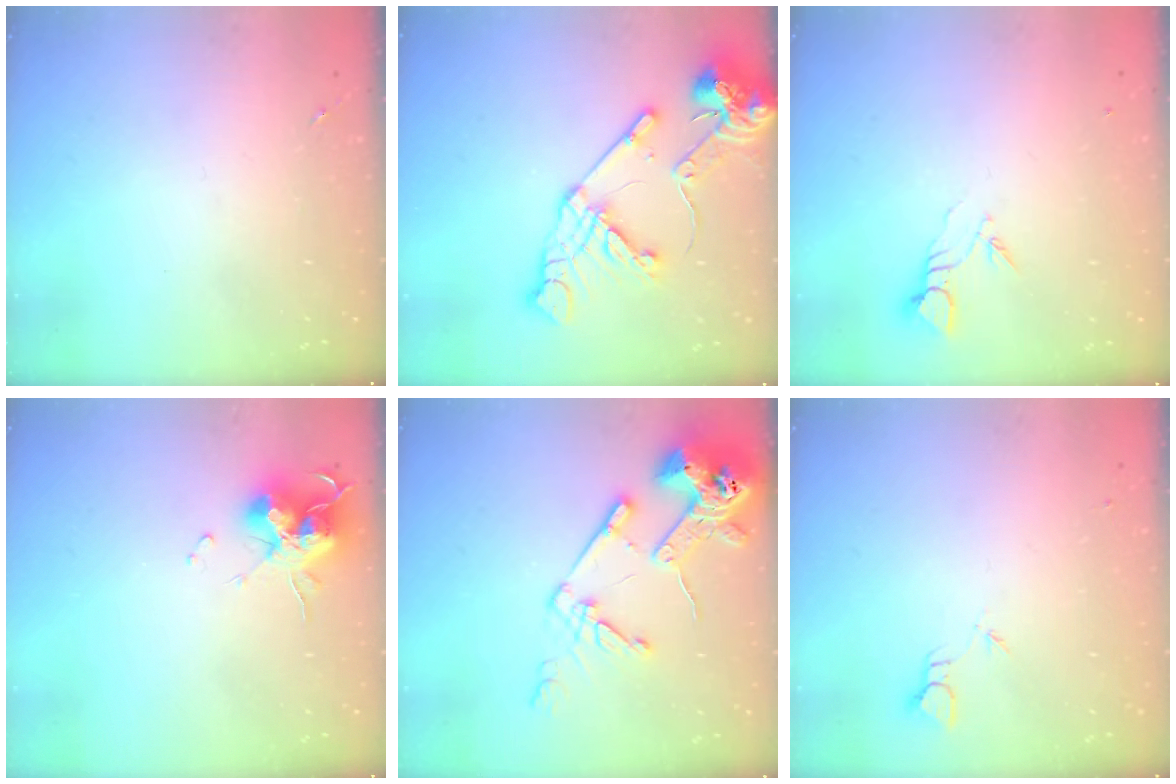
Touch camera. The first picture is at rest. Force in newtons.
{"total": 17.1, "press": 16.9, "slide": 2.3}
{"total": 3.7, "press": 3.7, "slide": 0.1}
{"total": 15.2, "press": 15.1, "slide": 2.0}
{"total": 17.2, "press": 17.1, "slide": 2.2}
{"total": 2.0, "press": 2.0, "slide": 0.1}